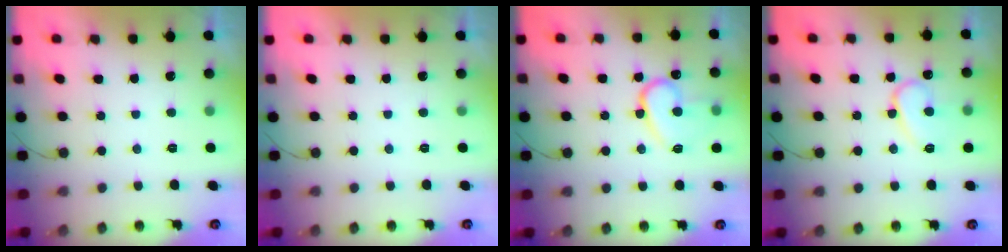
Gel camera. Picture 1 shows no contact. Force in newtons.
{"total": 1.7, "press": 1.7, "slide": 0.1}
{"total": 13.7, "press": 13.6, "slide": 1.4}
{"total": 10.2, "press": 10.2, "slide": 1.1}